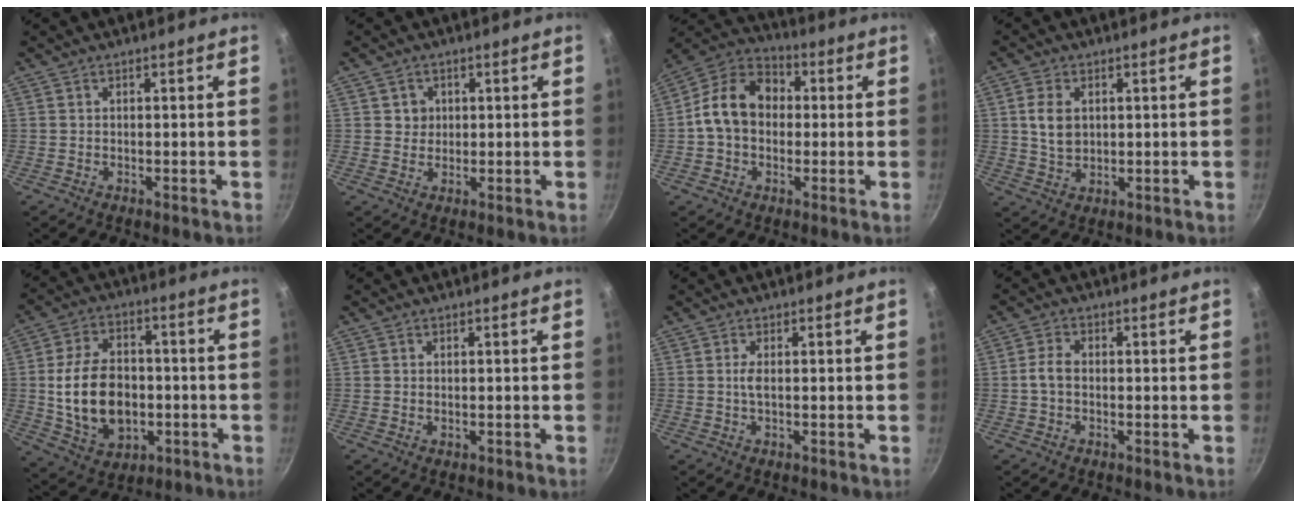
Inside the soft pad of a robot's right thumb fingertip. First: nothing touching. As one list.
[{"total": 2.9, "force": [0.7, 2.7, 0.6], "torque": [0.009, 0.003, 0.010]}, {"total": 13.2, "force": [0.3, 10.2, 8.4], "torque": [-0.110, 0.034, -0.017]}, {"total": 6.0, "force": [1.2, 4.2, 4.2], "torque": [-0.071, -0.005, 0.026]}, {"total": 16.3, "force": [-1.9, 11.4, 11.5], "torque": [-0.183, 0.019, -0.018]}, {"total": 0.8, "force": [-0.1, 0.6, 0.5], "torque": [-0.009, 0.001, -0.001]}, {"total": 1.8, "force": [0.1, 0.6, 1.7], "torque": [-0.039, 0.001, 0.002]}, {"total": 3.3, "force": [-0.3, 2.2, 2.5], "torque": [-0.053, 0.015, -0.011]}]